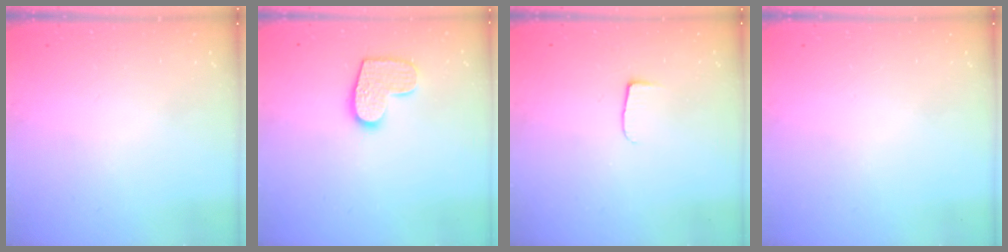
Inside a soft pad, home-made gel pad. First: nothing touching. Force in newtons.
{"total": 10.5, "press": 10.5, "slide": 0.6}
{"total": 5.0, "press": 4.9, "slide": 0.6}
{"total": 0.0}